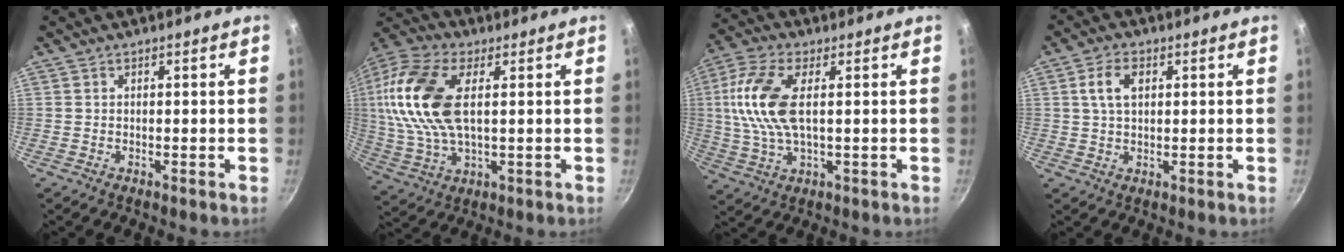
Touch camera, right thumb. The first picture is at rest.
{"total": 18.7, "force": [3.5, 10.0, 15.5], "torque": [-0.320, 0.007, 0.059]}
{"total": 12.7, "force": [1.8, 5.8, 11.2], "torque": [-0.240, 0.009, 0.026]}
{"total": 5.2, "force": [1.5, 3.1, 3.9], "torque": [-0.062, 0.004, 0.026]}